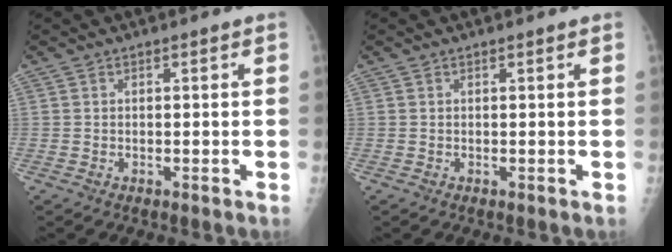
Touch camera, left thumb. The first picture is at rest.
{"total": 1.0, "force": [0.9, 0.0, 0.4], "torque": [-0.002, 0.004, 0.015]}